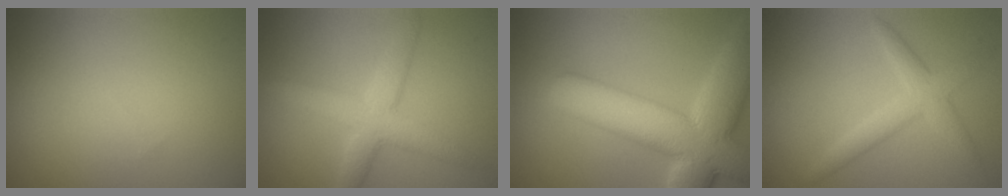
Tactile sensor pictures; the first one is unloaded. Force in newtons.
{"total": 4.4, "press": 4.4, "slide": 0.2}
{"total": 12.1, "press": 12.0, "slide": 1.2}
{"total": 3.0, "press": 3.0, "slide": 0.1}